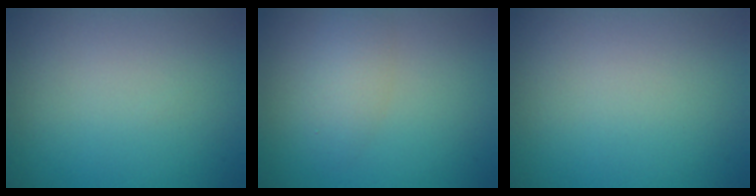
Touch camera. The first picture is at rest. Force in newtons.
{"total": 2.3, "press": 2.3, "slide": 0.0}
{"total": 0.0}